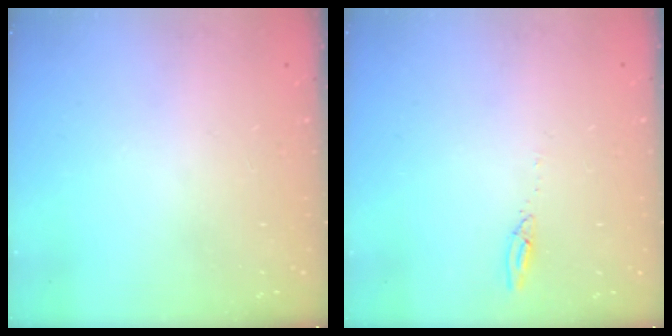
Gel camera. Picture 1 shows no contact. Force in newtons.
{"total": 2.7, "press": 2.7, "slide": 0.2}